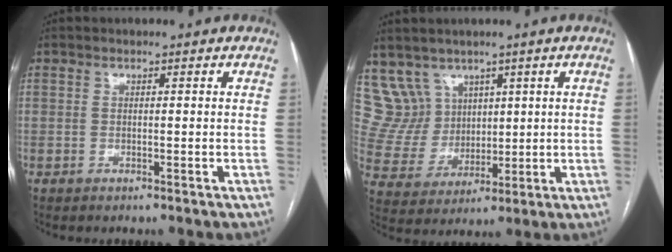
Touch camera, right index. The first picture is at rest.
{"total": 8.0, "force": [5.2, 6.1, 0.2], "torque": [-0.019, 0.036, 0.122]}